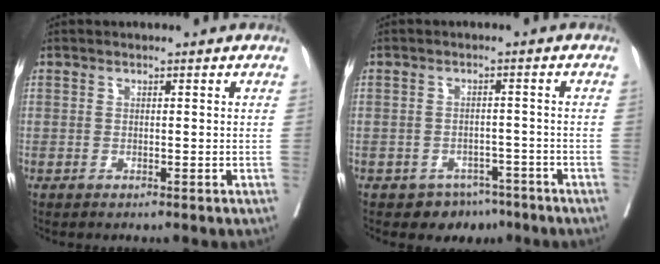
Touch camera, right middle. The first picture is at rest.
{"total": 4.5, "force": [-3.3, 3.0, 0.3], "torque": [0.011, 0.012, -0.043]}